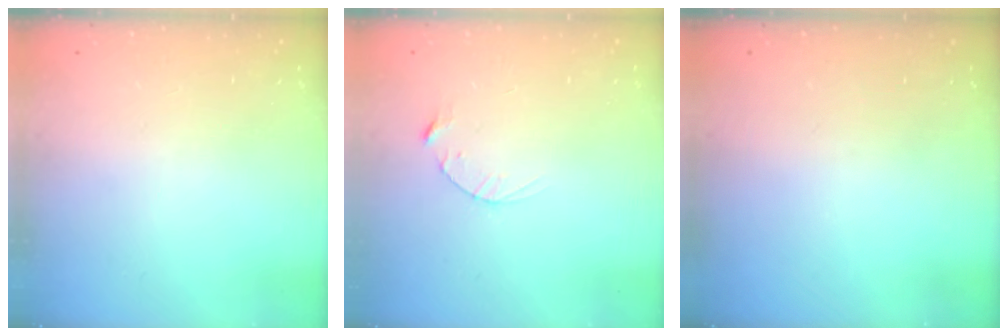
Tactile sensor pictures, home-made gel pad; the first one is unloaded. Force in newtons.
{"total": 2.5, "press": 2.5, "slide": 0.4}
{"total": 0.0}